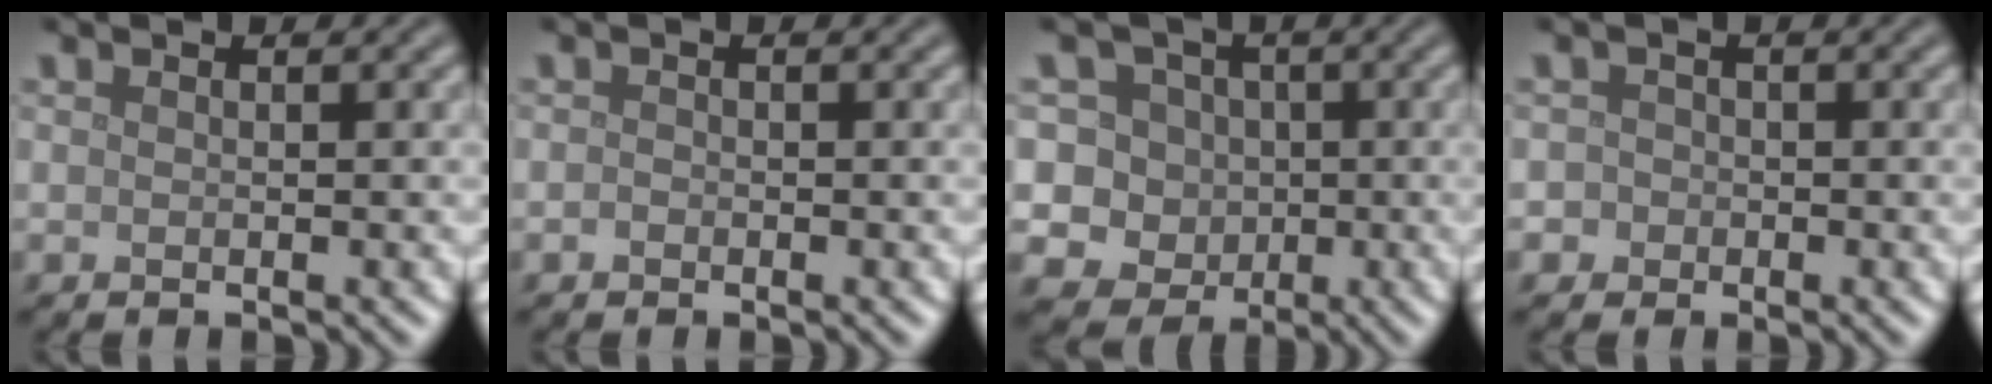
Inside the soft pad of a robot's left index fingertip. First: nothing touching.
{"total": 0.5, "force": [-0.3, 0.4, 0.2], "torque": [-0.002, -0.002, -0.006]}
{"total": 9.6, "force": [1.1, 8.9, 3.2], "torque": [-0.065, 0.032, -0.006]}
{"total": 1.8, "force": [-0.3, 1.8, 0.3], "torque": [0.012, 0.011, -0.019]}